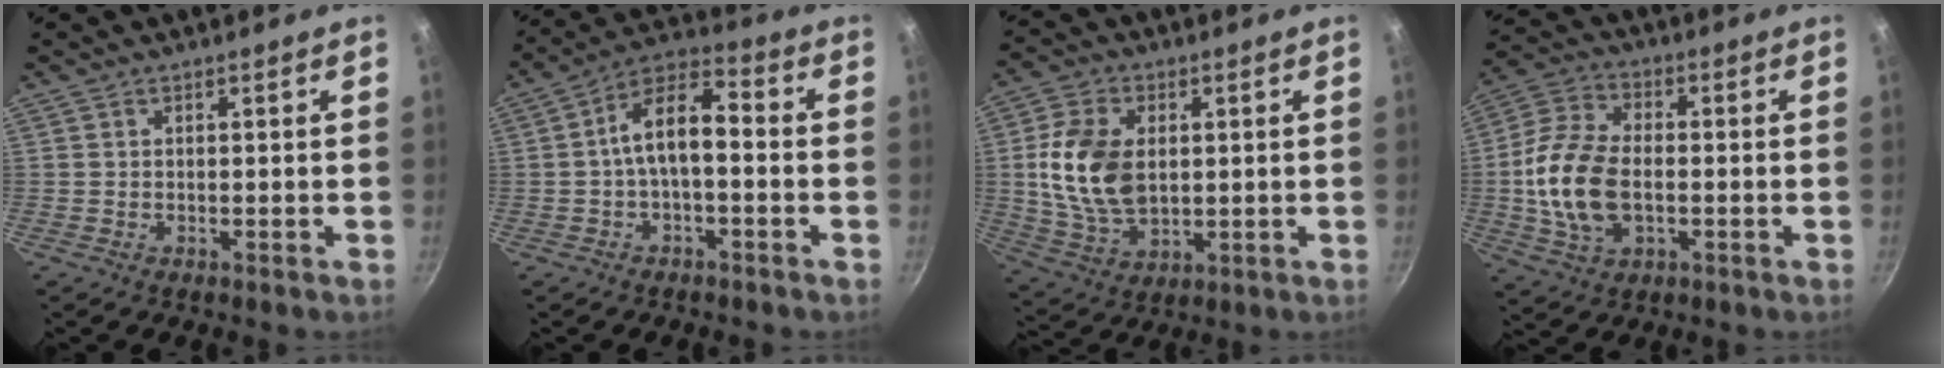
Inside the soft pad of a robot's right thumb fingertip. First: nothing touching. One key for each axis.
{"total": 9.5, "fx": -1.1, "fy": 4.5, "fz": 8.3, "tx": -0.136, "ty": 0.044, "tz": -0.031}
{"total": 13.9, "fx": 1.5, "fy": 9.0, "fz": 10.4, "tx": -0.185, "ty": -0.010, "tz": 0.033}
{"total": 14.5, "fx": -1.5, "fy": 8.9, "fz": 11.4, "tx": -0.218, "ty": 0.019, "tz": -0.035}